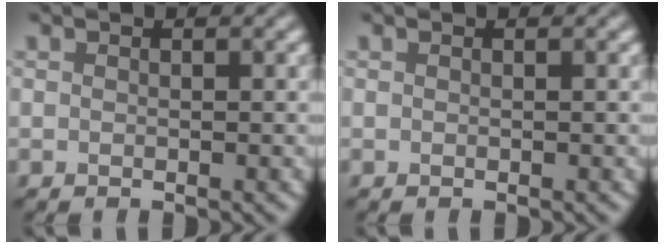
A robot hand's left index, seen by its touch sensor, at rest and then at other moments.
{"total": 0.0}